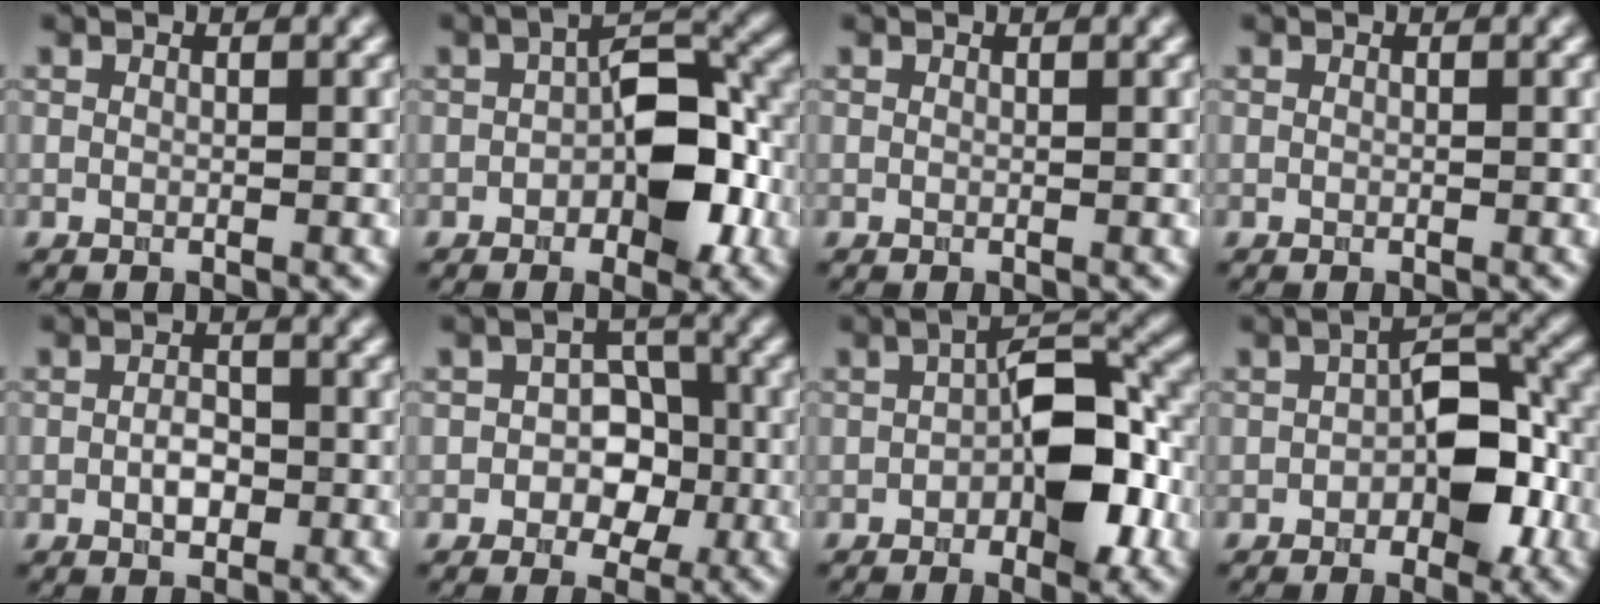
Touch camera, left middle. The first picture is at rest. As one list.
[{"total": 7.6, "force": [-1.4, 3.9, 6.4], "torque": [-0.083, 0.011, -0.030]}, {"total": 0.0}, {"total": 0.0}, {"total": 2.4, "force": [-0.5, 1.4, 1.9], "torque": [-0.035, 0.001, -0.011]}, {"total": 4.5, "force": [-1.0, 3.3, 2.9], "torque": [-0.022, 0.000, -0.023]}, {"total": 8.4, "force": [-1.5, 4.0, 7.2], "torque": [-0.098, 0.012, -0.033]}, {"total": 6.8, "force": [-1.4, 3.6, 5.6], "torque": [-0.068, 0.010, -0.028]}]